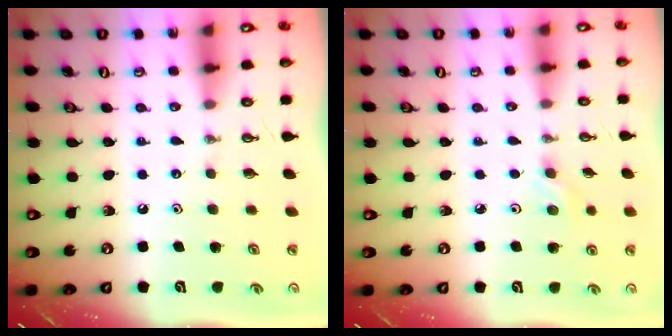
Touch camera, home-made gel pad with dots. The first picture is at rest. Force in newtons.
{"total": 2.8, "press": 2.7, "slide": 0.8}